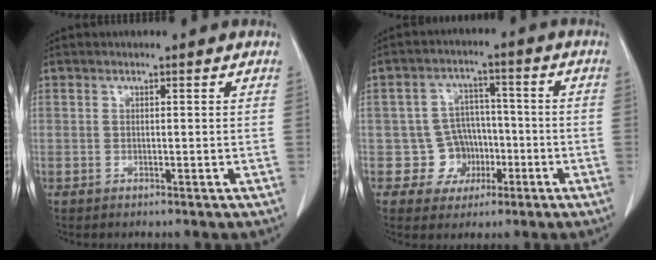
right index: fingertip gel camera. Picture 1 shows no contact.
{"total": 6.3, "force": [-1.8, 6.0, 0.6], "torque": [0.007, 0.020, -0.023]}